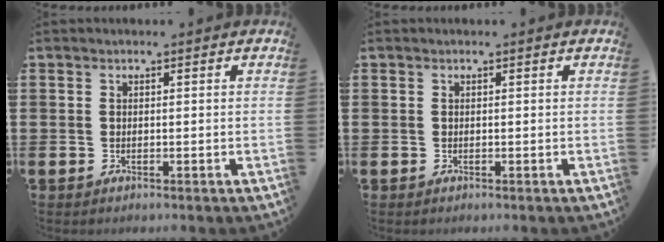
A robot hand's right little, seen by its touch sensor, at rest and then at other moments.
{"total": 0.0}